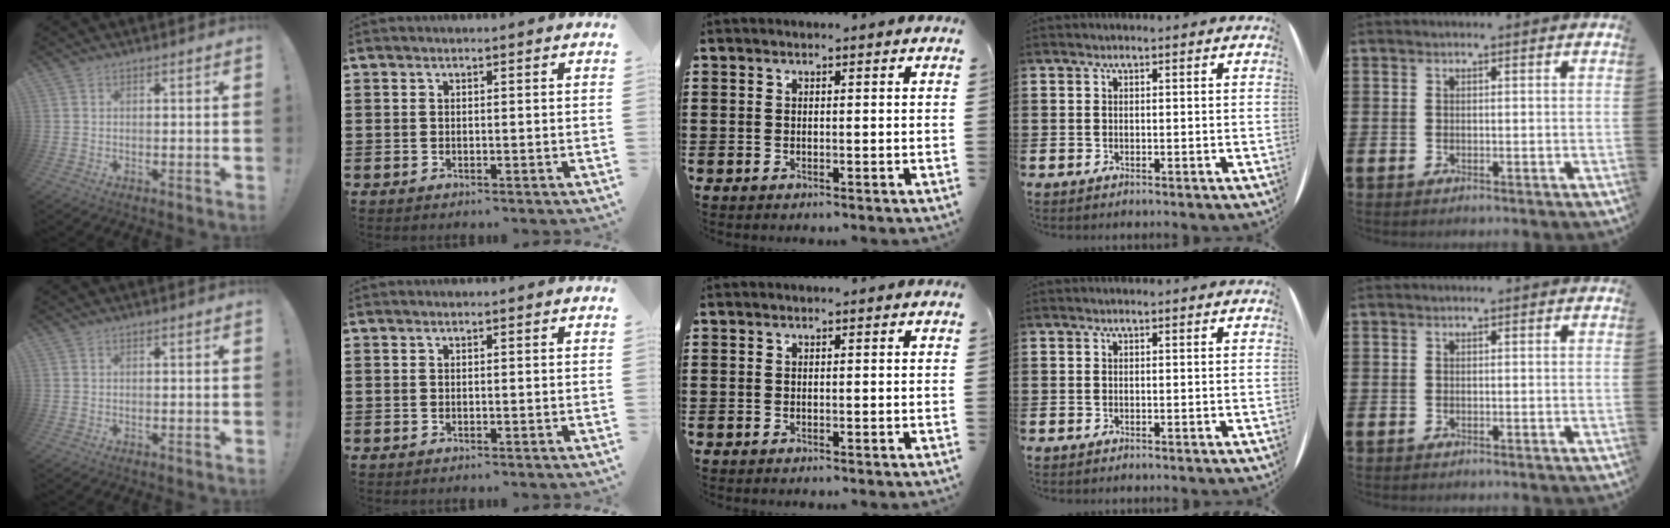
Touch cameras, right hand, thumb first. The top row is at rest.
{}